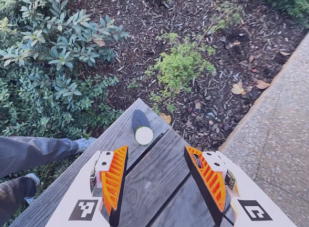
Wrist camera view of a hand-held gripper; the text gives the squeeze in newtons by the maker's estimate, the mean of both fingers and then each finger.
{"total": 0.0}